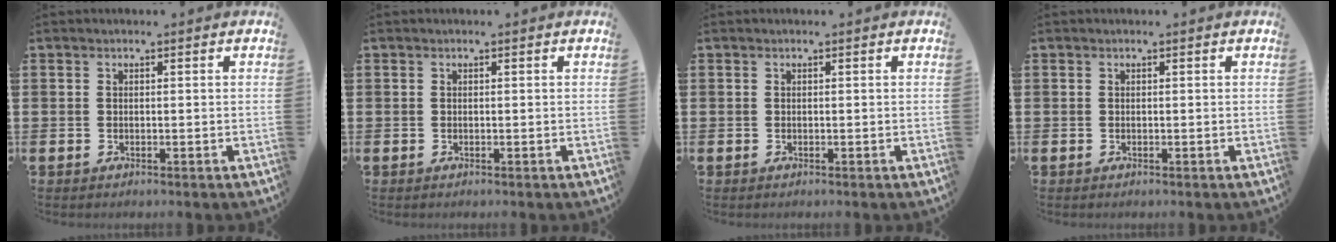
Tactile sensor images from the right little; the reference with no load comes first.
{"total": 0.0}
{"total": 0.0}
{"total": 0.0}